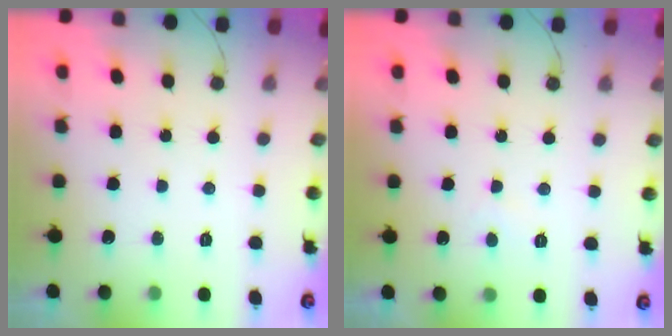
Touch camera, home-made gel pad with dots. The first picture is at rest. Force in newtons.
{"total": 1.8, "press": 1.8, "slide": 0.3}